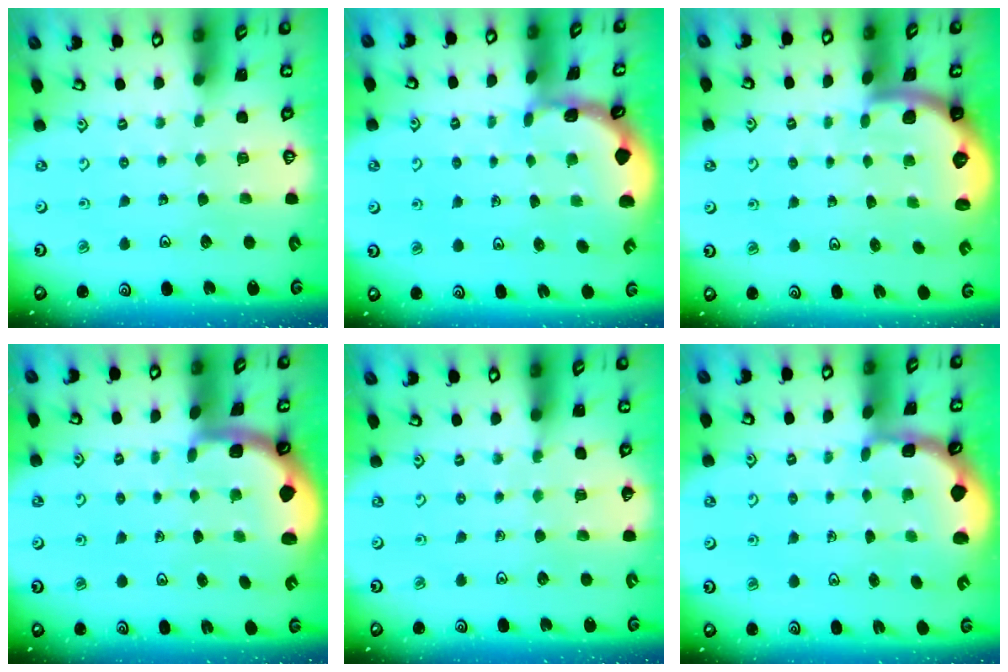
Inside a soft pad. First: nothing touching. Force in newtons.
{"total": 1.5, "press": 1.5, "slide": 0.2}
{"total": 1.6, "press": 1.6, "slide": 0.1}
{"total": 1.5, "press": 1.5, "slide": 0.3}
{"total": 5.1, "press": 4.9, "slide": 1.4}
{"total": 1.8, "press": 1.8, "slide": 0.5}